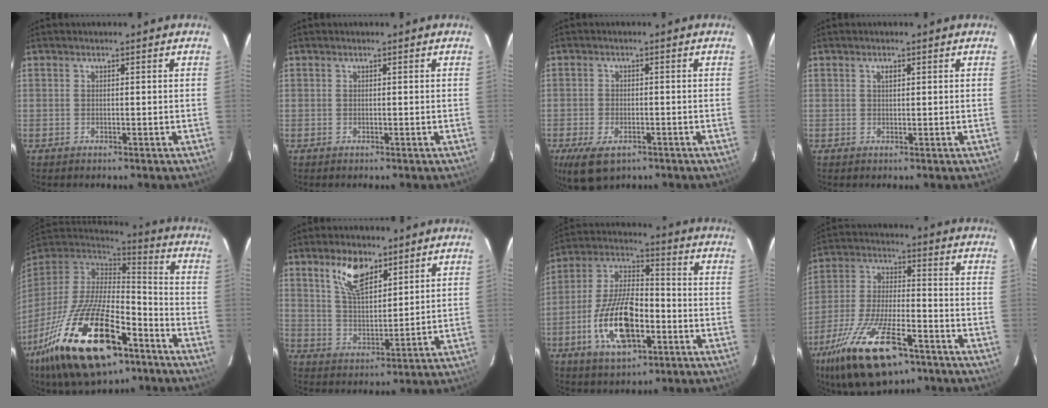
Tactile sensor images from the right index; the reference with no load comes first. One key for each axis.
{"total": 0.0}
{"total": 7.4, "fx": -4.3, "fy": 3.9, "fz": 4.6, "tx": -0.108, "ty": -0.023, "tz": -0.075}
{"total": 1.0, "fx": 0.4, "fy": 0.6, "fz": 0.7, "tx": -0.012, "ty": 0.003, "tz": 0.008}
{"total": 28.9, "fx": -15.5, "fy": 12.1, "fz": 21.1, "tx": -0.413, "ty": -0.039, "tz": -0.257}
{"total": 9.0, "fx": 5.5, "fy": 4.1, "fz": 5.8, "tx": -0.105, "ty": 0.009, "tz": 0.109}
{"total": 16.1, "fx": -5.7, "fy": 7.2, "fz": 13.2, "tx": -0.274, "ty": 0.001, "tz": -0.099}
{"total": 20.2, "fx": -12.4, "fy": 7.7, "fz": 14.0, "tx": -0.284, "ty": -0.038, "tz": -0.215}